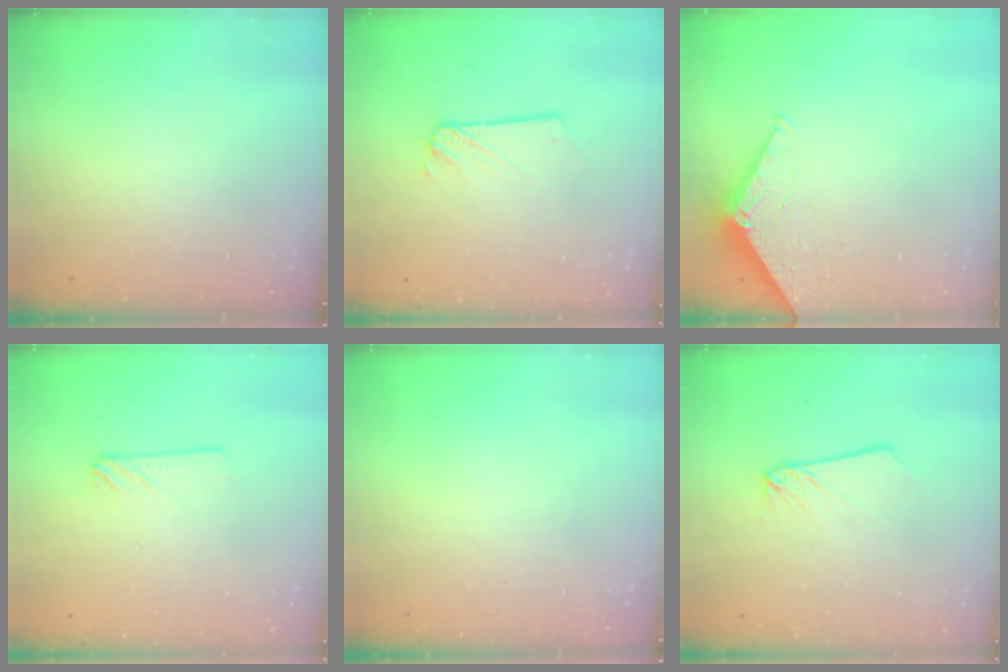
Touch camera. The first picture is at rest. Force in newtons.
{"total": 1.9, "press": 1.9, "slide": 0.3}
{"total": 4.0, "press": 4.0, "slide": 0.1}
{"total": 2.4, "press": 2.4, "slide": 0.2}
{"total": 0.0}
{"total": 2.5, "press": 2.5, "slide": 0.1}